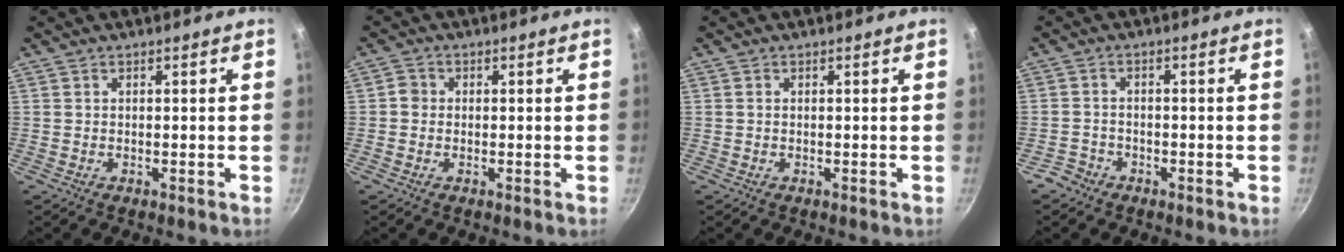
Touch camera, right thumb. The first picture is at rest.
{"total": 1.9, "force": [-0.2, 1.8, 0.7], "torque": [-0.003, 0.008, -0.008]}
{"total": 0.0}
{"total": 2.8, "force": [-2.0, 1.9, 0.2], "torque": [0.001, 0.029, -0.036]}